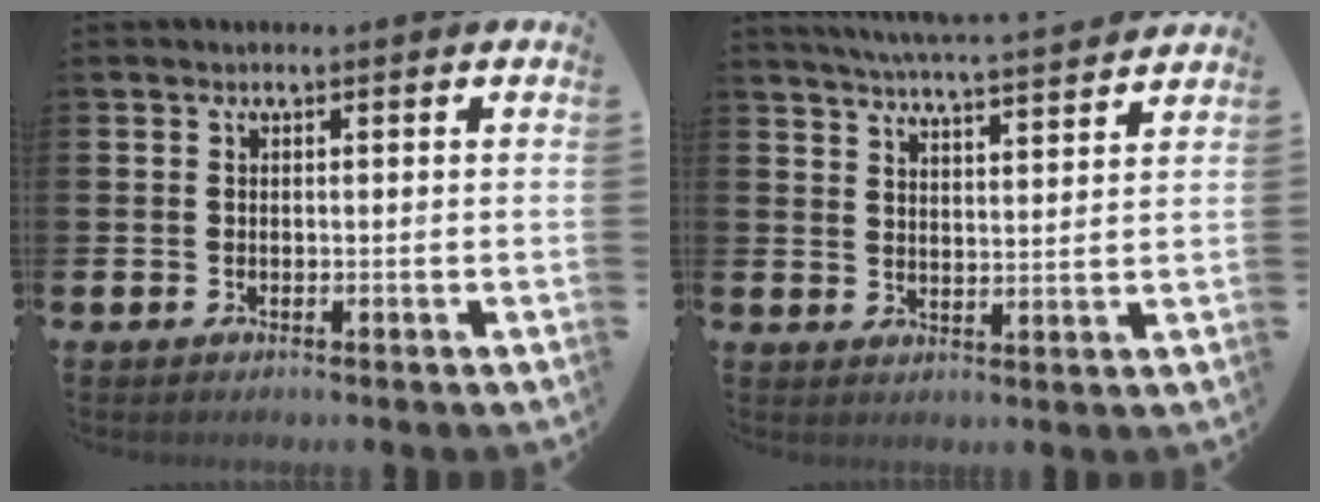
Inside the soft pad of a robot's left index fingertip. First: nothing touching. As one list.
[{"total": 5.7, "force": [5.6, -0.3, 1.2], "torque": [-0.039, -0.042, 0.097]}]